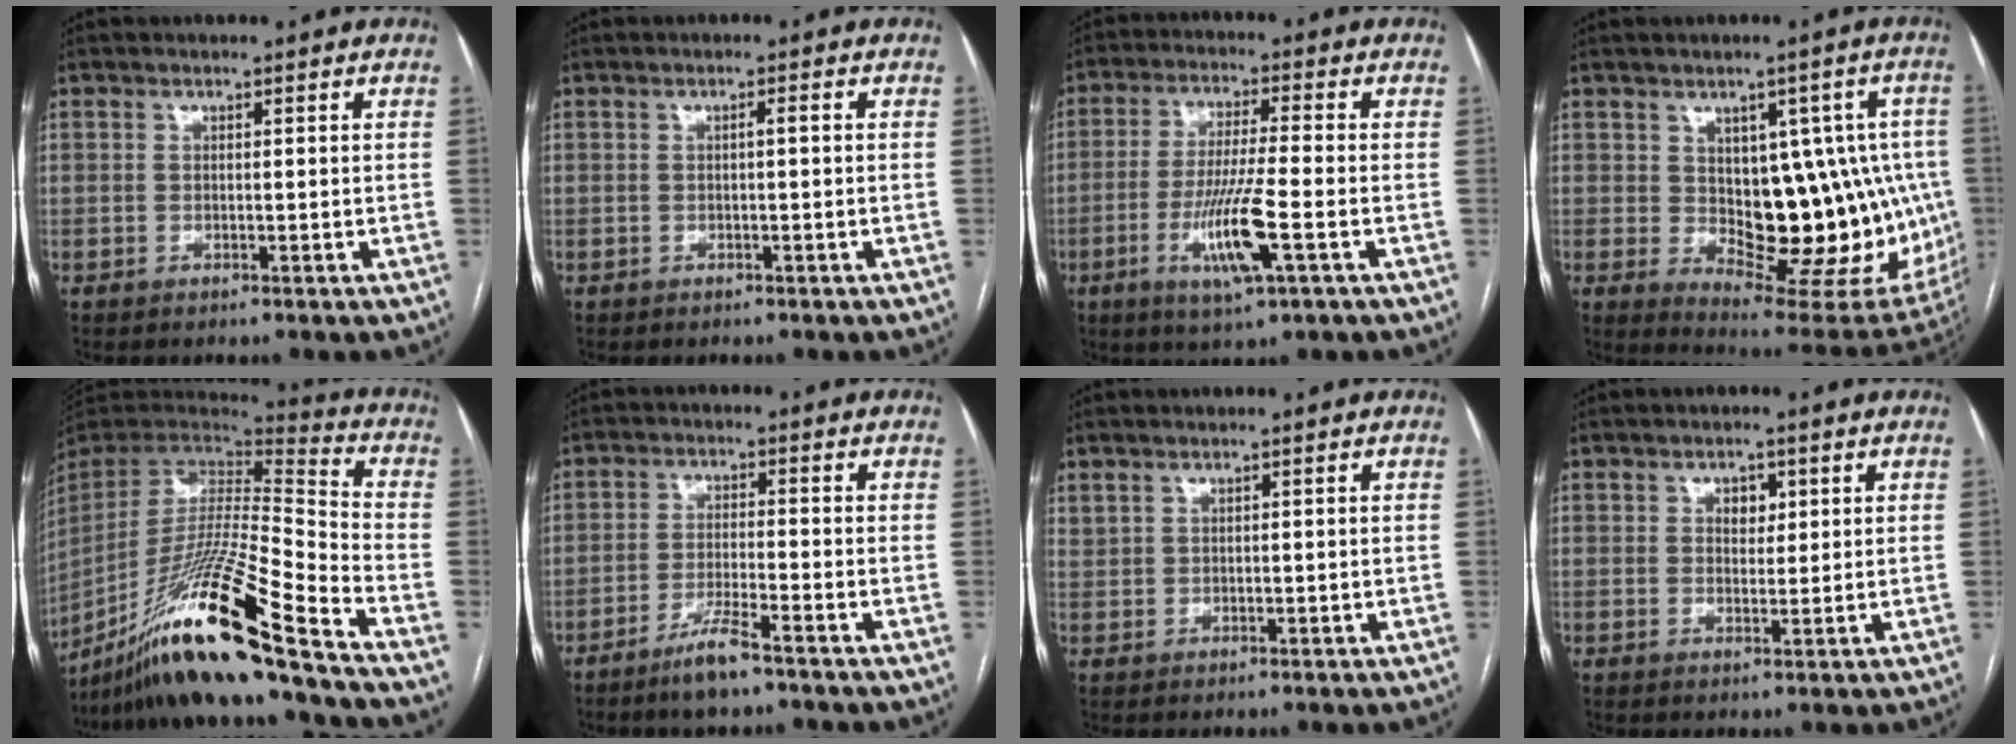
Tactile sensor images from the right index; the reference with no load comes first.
{"total": 0.9, "force": [-0.1, 0.0, 0.9], "torque": [-0.014, 0.002, 0.000]}
{"total": 10.0, "force": [-3.3, 0.3, 9.5], "torque": [-0.184, -0.013, -0.059]}
{"total": 17.7, "force": [0.1, 9.2, 15.1], "torque": [-0.161, 0.015, 0.031]}
{"total": 26.7, "force": [-19.4, -0.9, 18.3], "torque": [-0.347, -0.045, -0.353]}
{"total": 5.3, "force": [-3.8, 0.2, 3.7], "torque": [-0.076, -0.010, -0.070]}
{"total": 1.3, "force": [1.1, 0.6, 0.3], "torque": [-0.008, 0.009, 0.029]}
{"total": 2.7, "force": [1.0, 1.7, 1.8], "torque": [-0.022, 0.003, 0.015]}